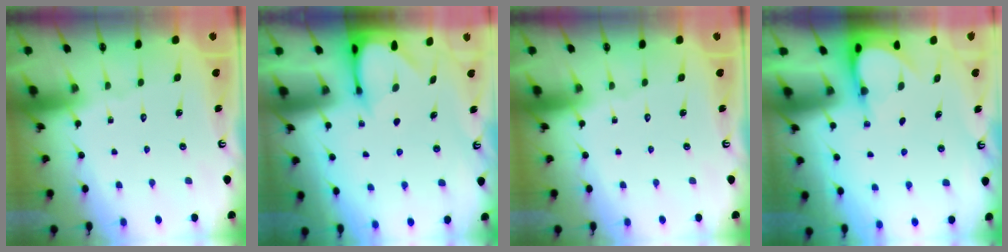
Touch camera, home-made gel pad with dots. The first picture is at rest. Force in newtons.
{"total": 3.3, "press": 3.3, "slide": 0.3}
{"total": 0.0}
{"total": 3.9, "press": 3.9, "slide": 0.3}